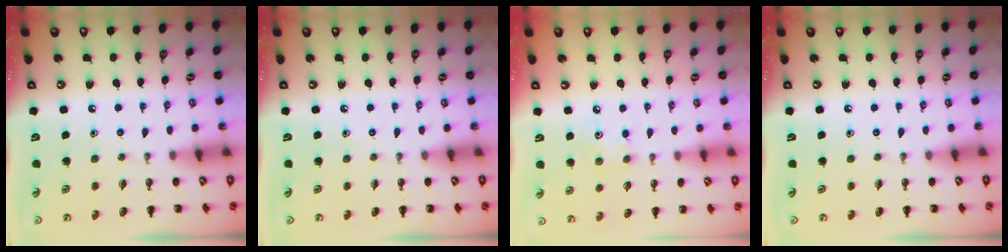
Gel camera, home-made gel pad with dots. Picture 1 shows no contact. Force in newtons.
{"total": 0.0}
{"total": 4.5, "press": 4.3, "slide": 1.1}
{"total": 0.0}